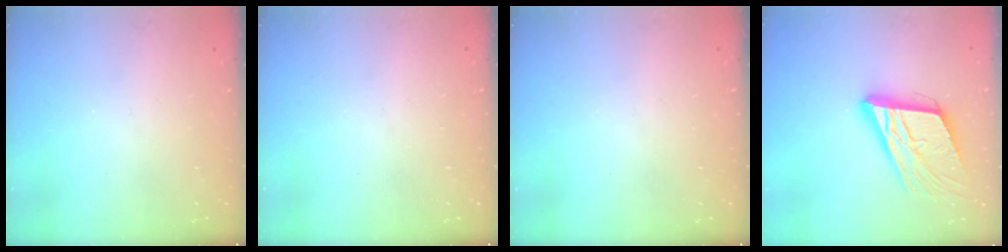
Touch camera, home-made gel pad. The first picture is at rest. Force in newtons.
{"total": 0.0}
{"total": 0.0}
{"total": 16.9, "press": 16.5, "slide": 3.6}